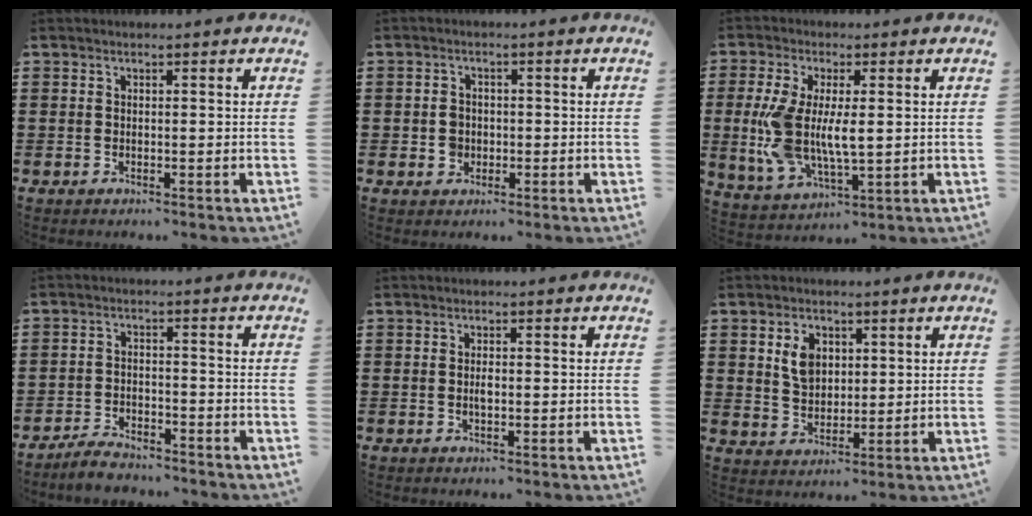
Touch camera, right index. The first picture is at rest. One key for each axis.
{"total": 2.7, "fx": -0.5, "fy": 2.4, "fz": 1.3, "tx": -0.030, "ty": 0.006, "tz": -0.011}
{"total": 9.7, "fx": 0.4, "fy": 4.7, "fz": 8.5, "tx": -0.198, "ty": -0.006, "tz": 0.004}
{"total": 3.5, "fx": -3.4, "fy": 0.5, "fz": 0.4, "tx": -0.011, "ty": 0.009, "tz": -0.070}
{"total": 1.5, "fx": -0.2, "fy": 0.7, "fz": 1.4, "tx": -0.026, "ty": 0.003, "tz": -0.004}
{"total": 5.3, "fx": 1.8, "fy": 3.7, "fz": 3.2, "tx": -0.061, "ty": 0.006, "tz": 0.028}